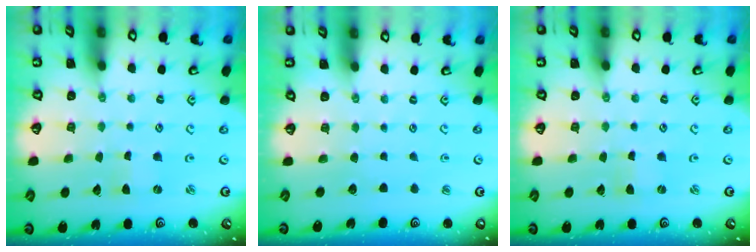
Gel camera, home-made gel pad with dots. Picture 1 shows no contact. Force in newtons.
{"total": 0.0}
{"total": 0.0}